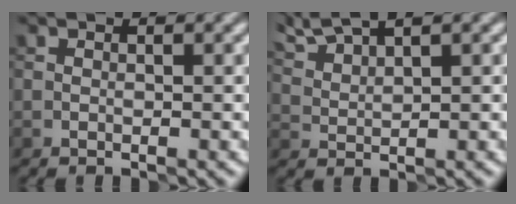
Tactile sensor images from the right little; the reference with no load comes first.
{"total": 3.9, "force": [3.5, 0.2, 1.7], "torque": [-0.052, 0.015, 0.078]}